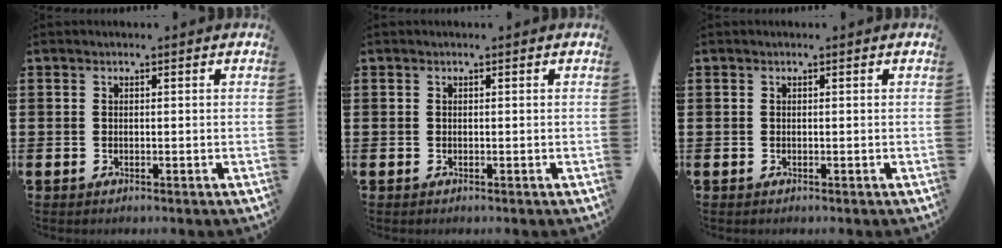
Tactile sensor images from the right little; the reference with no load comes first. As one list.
[{"total": 0.0}, {"total": 0.0}]